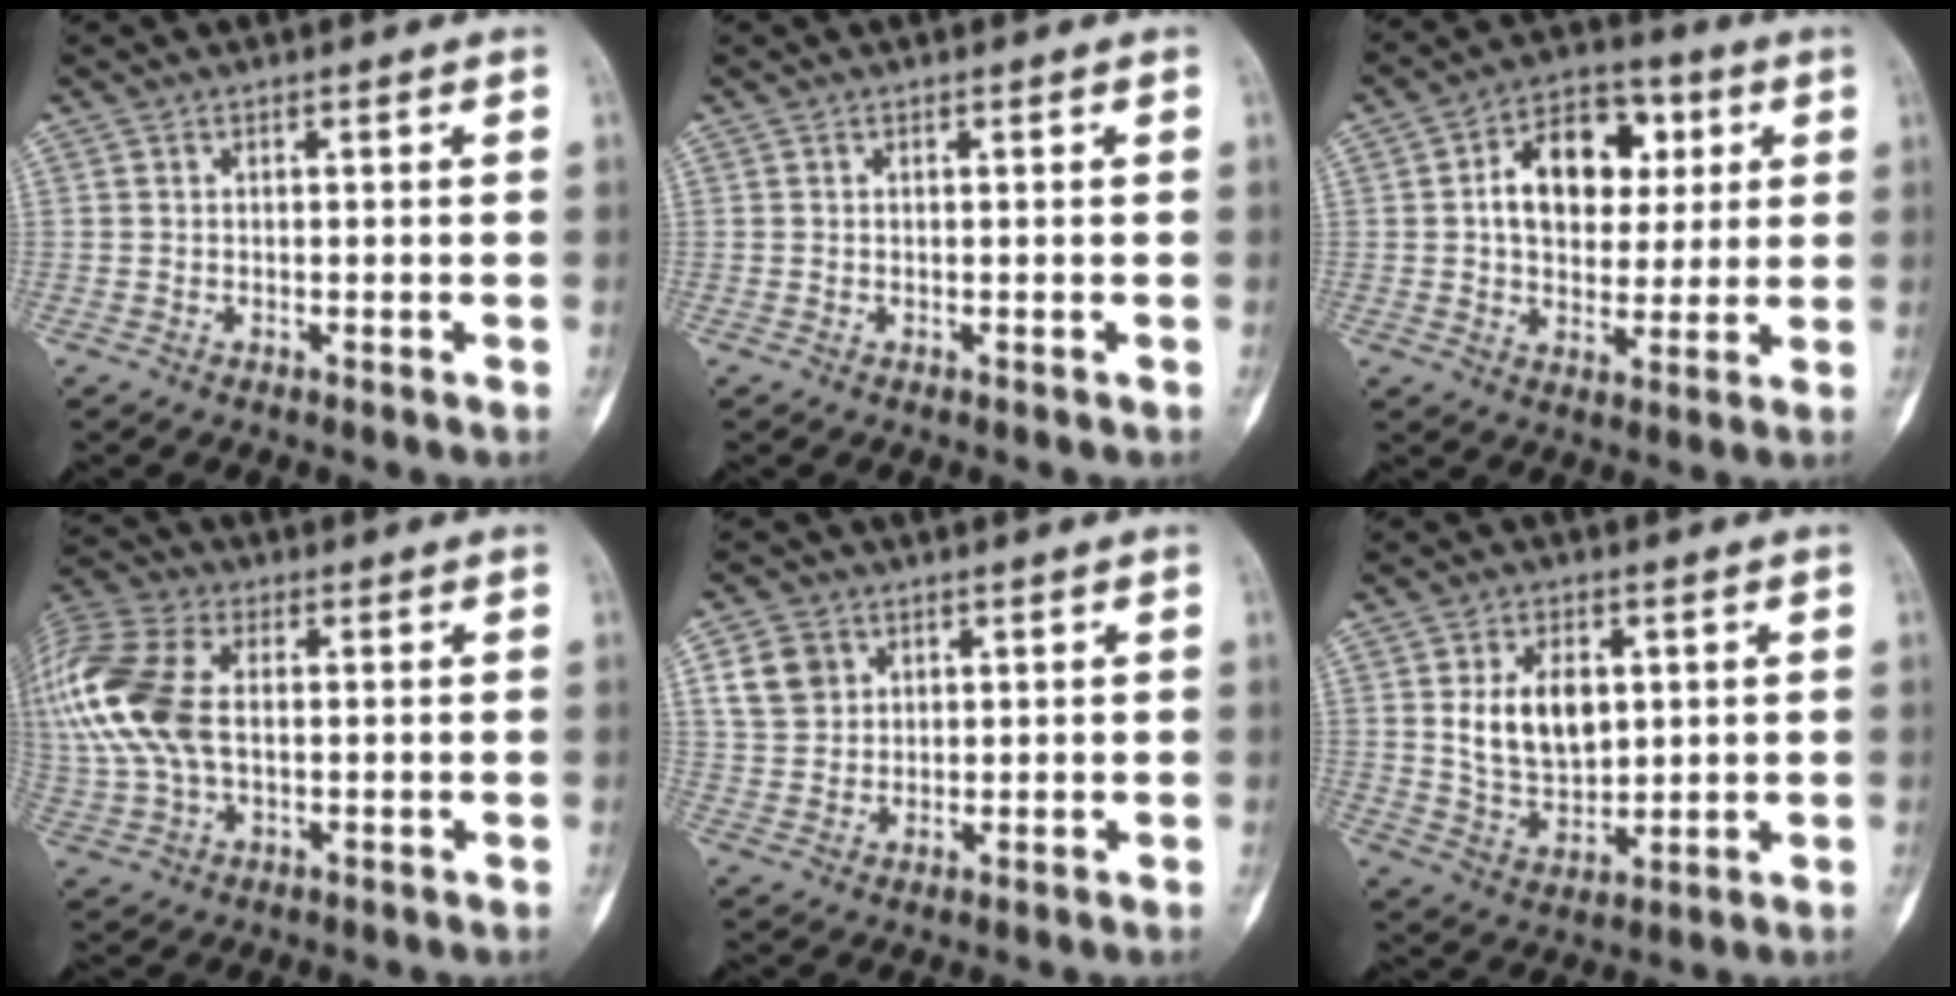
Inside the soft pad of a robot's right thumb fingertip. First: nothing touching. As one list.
[{"total": 0.0}, {"total": 14.7, "force": [3.1, 10.1, 10.1], "torque": [-0.112, 0.011, 0.043]}, {"total": 19.9, "force": [2.4, 12.4, 15.3], "torque": [-0.385, 0.014, 0.044]}, {"total": 6.3, "force": [2.4, 5.3, 2.5], "torque": [-0.027, -0.005, 0.050]}, {"total": 10.6, "force": [2.4, 6.9, 7.6], "torque": [-0.108, -0.018, 0.055]}]